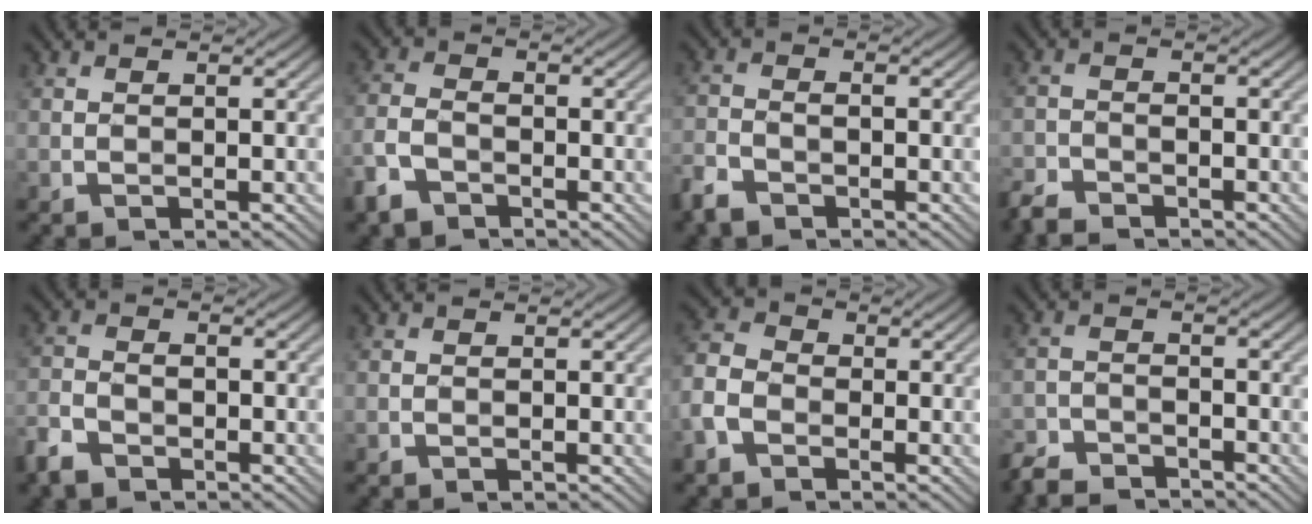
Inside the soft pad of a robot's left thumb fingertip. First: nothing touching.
{"total": 4.9, "force": [-3.3, 2.7, 2.4], "torque": [-0.059, -0.004, -0.078]}
{"total": 3.8, "force": [-2.8, 1.7, 1.8], "torque": [-0.038, -0.007, -0.068]}
{"total": 3.7, "force": [-3.3, 1.2, 1.2], "torque": [-0.024, -0.009, -0.073]}
{"total": 4.4, "force": [-3.2, 2.4, 1.9], "torque": [-0.048, -0.006, -0.075]}
{"total": 0.0}
{"total": 5.2, "force": [-2.7, 3.4, 2.8], "torque": [-0.081, 0.003, -0.070]}
{"total": 4.7, "force": [-4.3, 1.3, 1.2], "torque": [-0.021, -0.007, -0.091]}